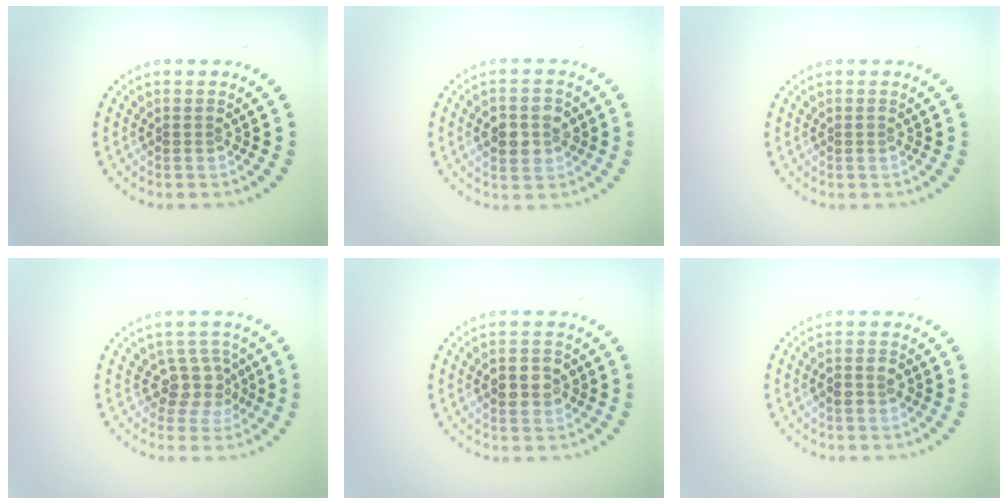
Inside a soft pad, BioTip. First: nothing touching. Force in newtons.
{"total": 3.5, "press": 3.5, "slide": 0.2}
{"total": 0.0}
{"total": 2.9, "press": 2.3, "slide": 1.8}
{"total": 3.5, "press": 3.5, "slide": 0.2}
{"total": 1.5, "press": 1.5, "slide": 0.4}